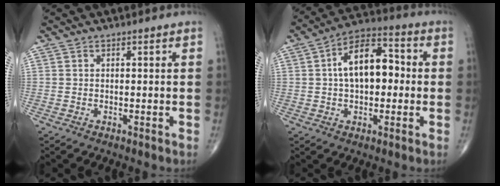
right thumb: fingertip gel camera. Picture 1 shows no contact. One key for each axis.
{"total": 12.6, "fx": 0.9, "fy": 7.3, "fz": 10.2, "tx": -0.147, "ty": 0.032, "tz": 0.004}